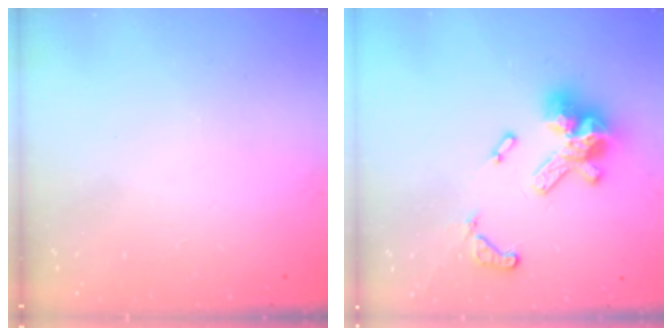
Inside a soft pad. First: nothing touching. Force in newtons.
{"total": 15.1, "press": 15.1, "slide": 1.0}